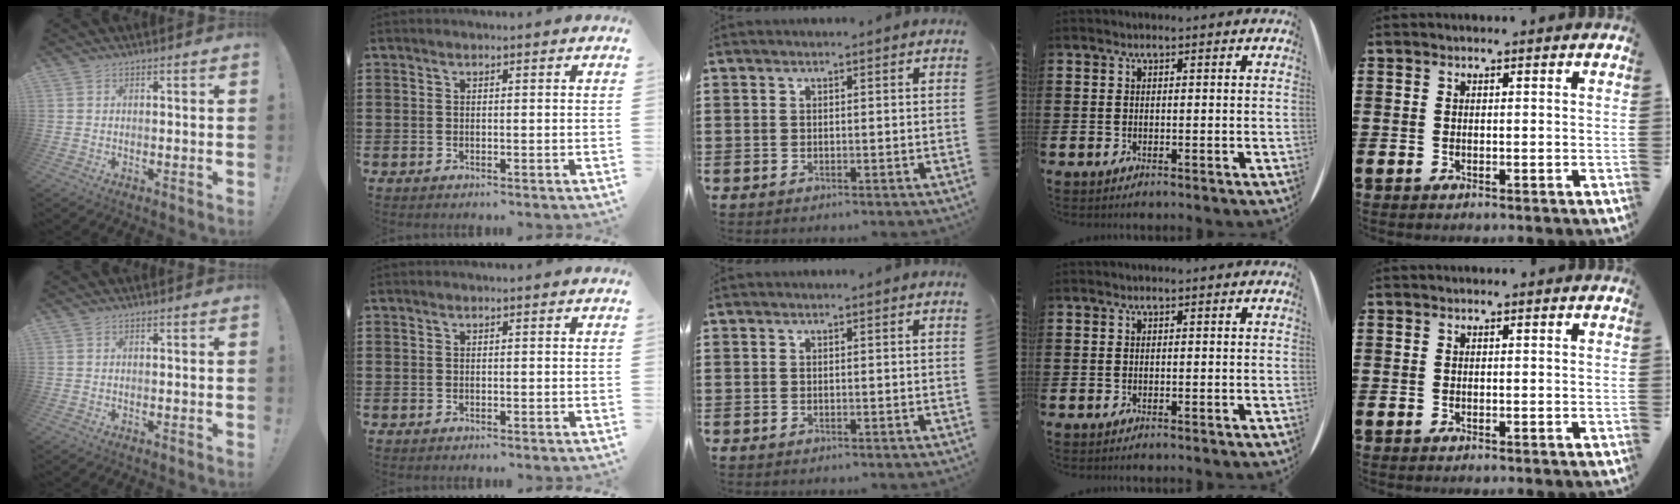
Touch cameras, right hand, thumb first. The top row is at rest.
{}